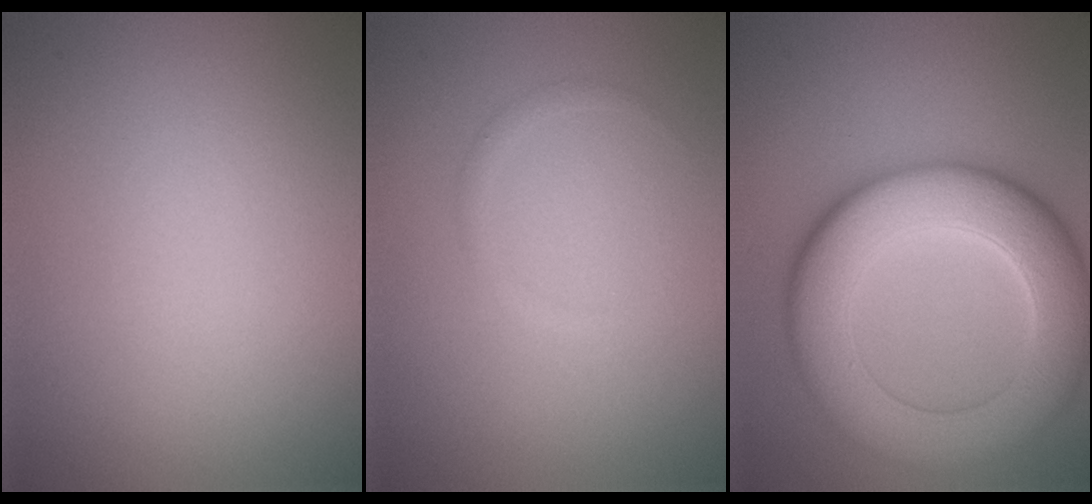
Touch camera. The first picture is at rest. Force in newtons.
{"total": 0.7, "press": 0.7, "slide": 0.1}
{"total": 10.4, "press": 10.4, "slide": 0.4}